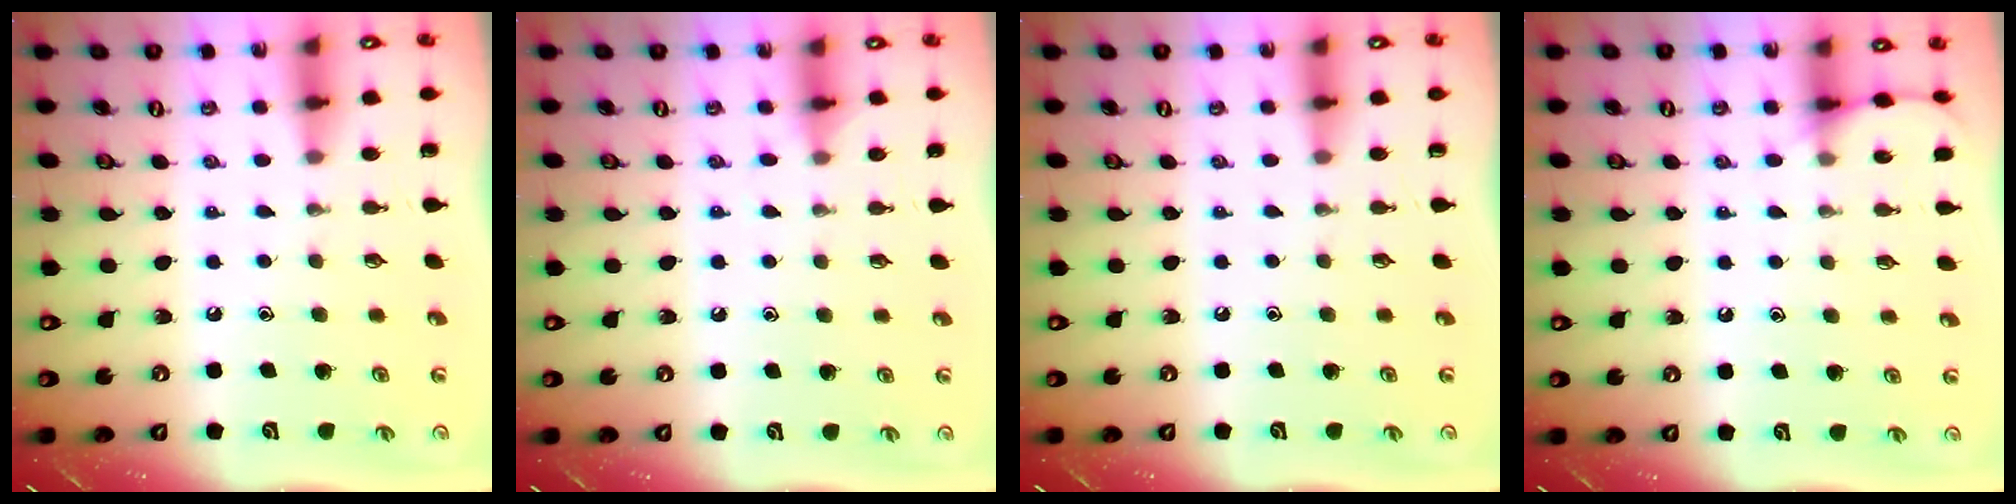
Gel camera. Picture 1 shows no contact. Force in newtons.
{"total": 4.6, "press": 4.5, "slide": 0.6}
{"total": 0.0}
{"total": 6.7, "press": 6.6, "slide": 0.8}